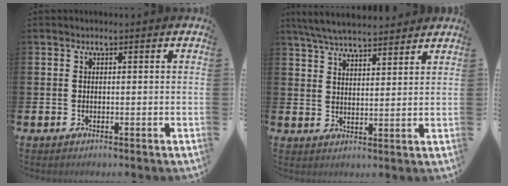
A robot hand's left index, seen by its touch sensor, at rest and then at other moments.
{"total": 6.0, "force": [5.8, 0.8, 1.2], "torque": [-0.049, -0.020, 0.107]}